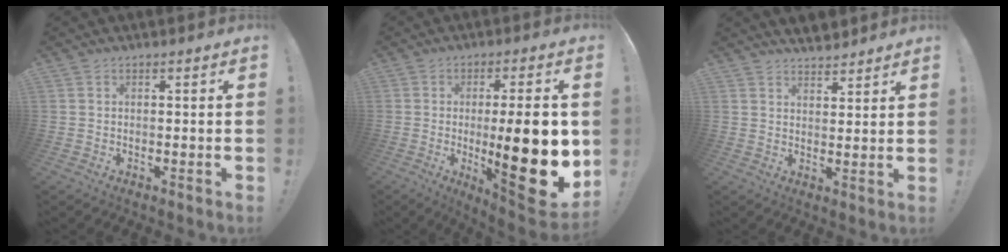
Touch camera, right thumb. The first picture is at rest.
{"total": 22.8, "force": [-2.2, 5.7, 22.0], "torque": [-0.311, -0.016, -0.024]}
{"total": 4.9, "force": [4.5, 1.3, 1.1], "torque": [-0.013, -0.031, 0.083]}